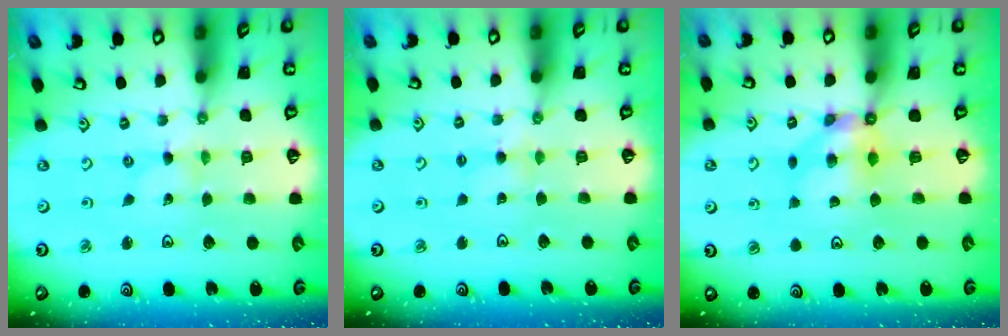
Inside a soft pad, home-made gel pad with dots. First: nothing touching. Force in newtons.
{"total": 3.6, "press": 3.5, "slide": 0.6}
{"total": 6.6, "press": 6.6, "slide": 0.3}